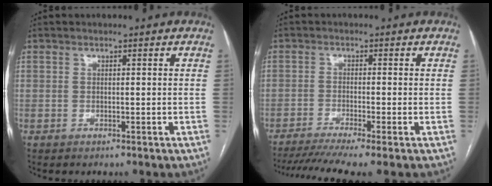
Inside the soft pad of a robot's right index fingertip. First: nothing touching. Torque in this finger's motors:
{"motor_torque": [0.46, -0.43, 0.23, 0.05]}